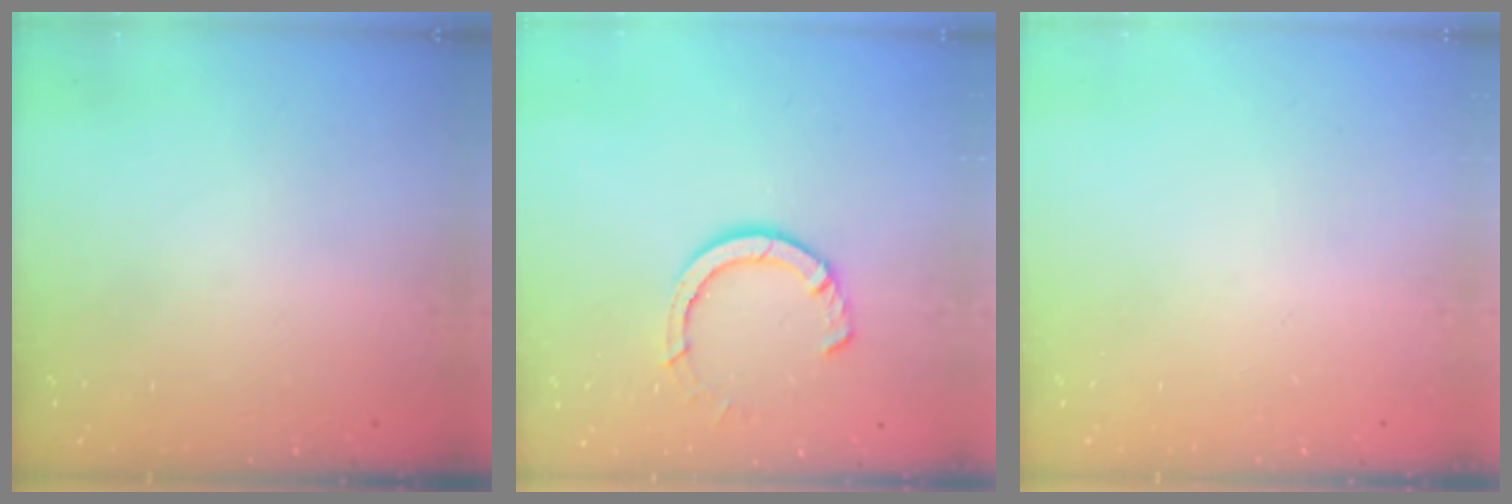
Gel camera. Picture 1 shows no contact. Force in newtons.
{"total": 7.5, "press": 7.4, "slide": 1.0}
{"total": 0.0}